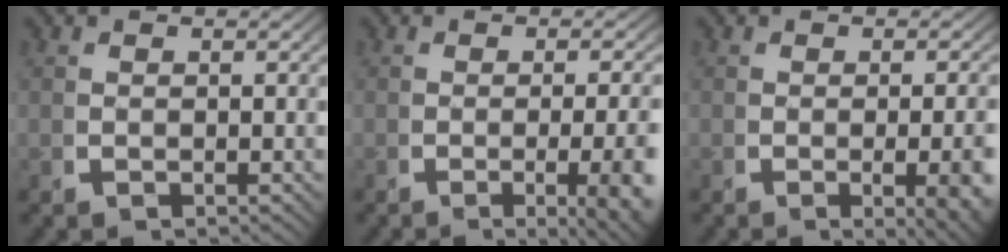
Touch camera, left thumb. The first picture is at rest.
{"total": 6.1, "force": [-1.9, 1.9, 5.5], "torque": [-0.081, -0.016, -0.023]}
{"total": 5.0, "force": [-1.1, 1.4, 4.6], "torque": [-0.064, -0.013, -0.012]}